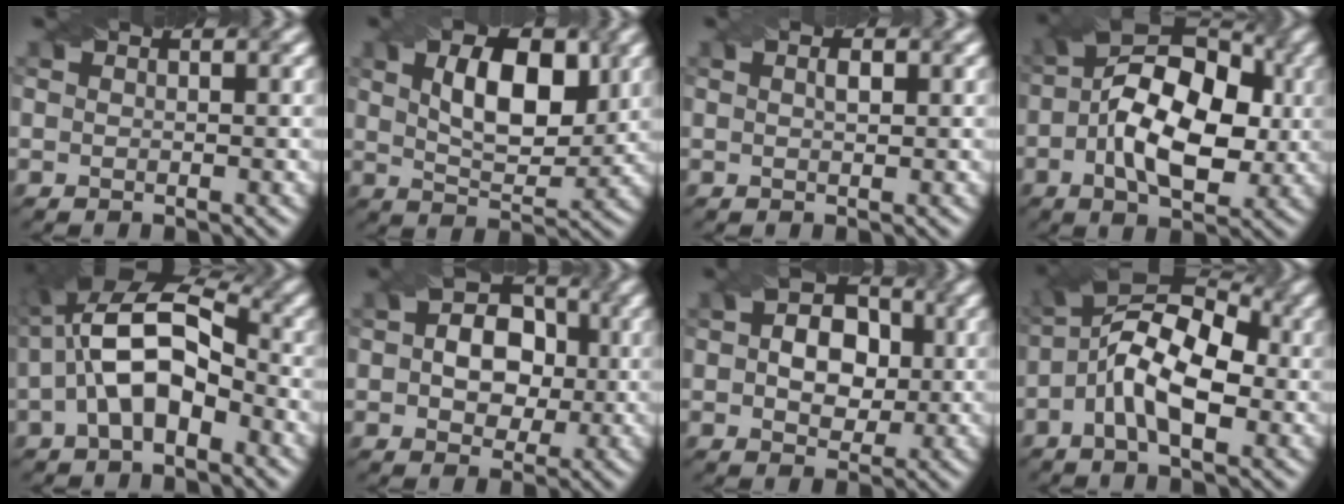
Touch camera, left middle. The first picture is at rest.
{"total": 6.6, "force": [2.1, 3.3, 5.4], "torque": [-0.091, -0.001, 0.038]}
{"total": 1.0, "force": [0.3, 0.3, 0.9], "torque": [-0.017, 0.002, 0.006]}
{"total": 11.4, "force": [-0.3, 6.4, 9.4], "torque": [-0.149, 0.012, -0.010]}
{"total": 9.4, "force": [-0.7, 5.1, 7.9], "torque": [-0.153, 0.024, -0.025]}
{"total": 6.1, "force": [0.2, 4.4, 4.2], "torque": [-0.058, 0.006, -0.007]}
{"total": 5.5, "force": [0.2, 3.9, 3.8], "torque": [-0.062, 0.004, -0.005]}
{"total": 9.1, "force": [-1.2, 4.2, 7.9], "torque": [-0.140, 0.029, -0.037]}